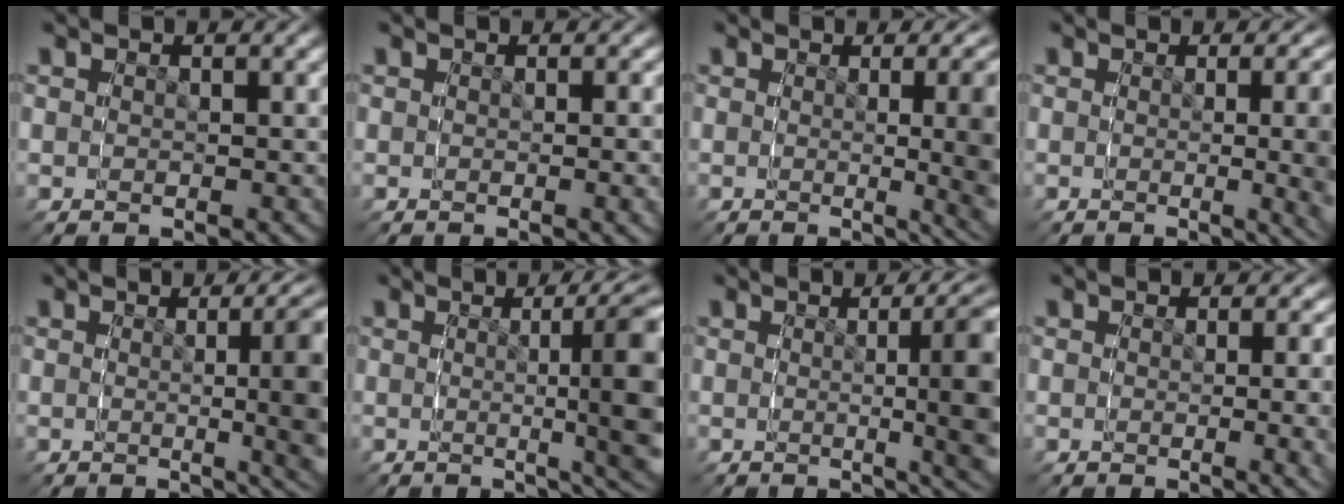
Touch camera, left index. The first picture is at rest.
{"total": 2.1, "force": [-0.1, -1.9, -0.8], "torque": [0.010, 0.012, -0.005]}
{"total": 2.6, "force": [0.1, -1.9, 1.8], "torque": [-0.008, 0.018, 0.002]}
{"total": 2.4, "force": [0.5, -2.3, 0.1], "torque": [0.012, 0.020, 0.004]}
{"total": 3.6, "force": [-0.3, -1.1, 3.4], "torque": [-0.020, 0.019, -0.004]}
{"total": 7.2, "force": [-0.9, -0.4, 7.1], "torque": [-0.077, 0.024, -0.010]}
{"total": 5.3, "force": [-0.6, -0.6, 5.2], "torque": [-0.046, 0.022, -0.007]}
{"total": 2.8, "force": [0.3, -2.6, -0.9], "torque": [0.019, 0.021, -0.002]}